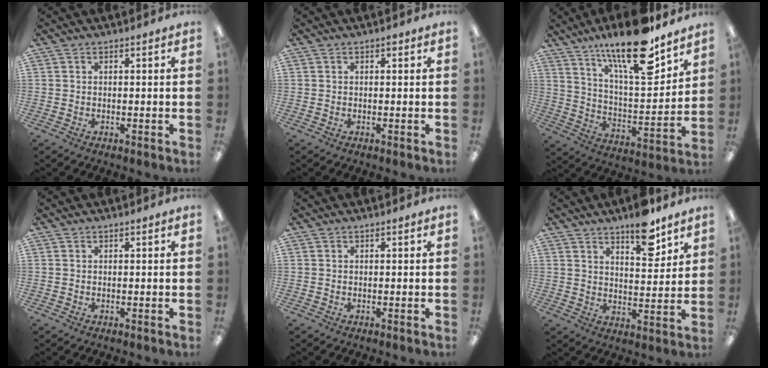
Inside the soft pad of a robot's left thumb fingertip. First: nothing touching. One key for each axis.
{"total": 0.6, "fx": 0.4, "fy": 0.2, "fz": 0.4, "tx": -0.008, "ty": 0.003, "tz": 0.005}
{"total": 19.7, "fx": 14.6, "fy": 5.2, "fz": 12.2, "tx": -0.199, "ty": -0.099, "tz": 0.240}
{"total": 0.0}
{"total": 0.0}
{"total": 10.3, "fx": 7.7, "fy": 3.5, "fz": 5.8, "tx": -0.070, "ty": -0.047, "tz": 0.128}